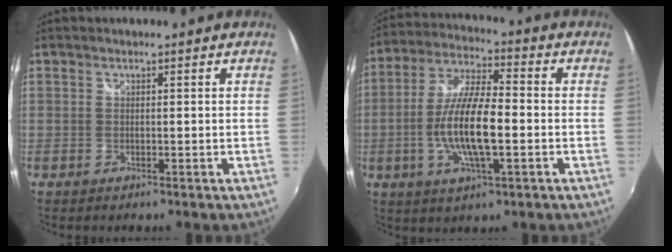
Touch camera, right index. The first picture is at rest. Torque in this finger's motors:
{"motor_torque": [1.24, -0.90, 0.91, 0.21]}